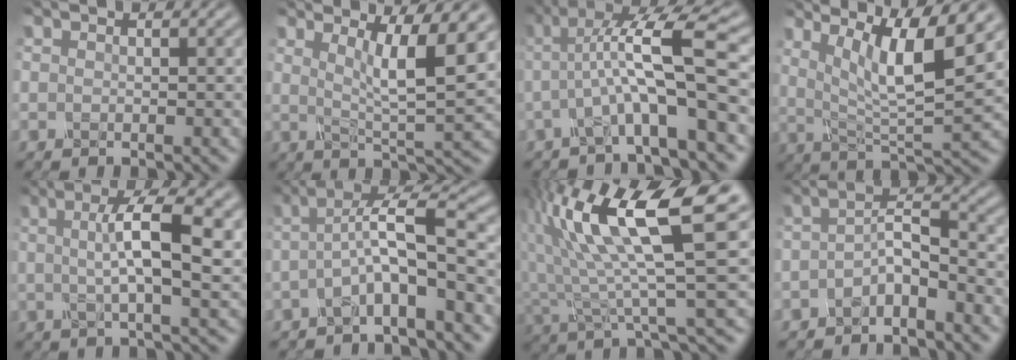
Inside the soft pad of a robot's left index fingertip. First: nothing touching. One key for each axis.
{"total": 6.6, "fx": 2.4, "fy": 0.8, "fz": 6.1, "tx": -0.092, "ty": -0.002, "tz": 0.053}
{"total": 8.4, "fx": -0.3, "fy": 1.3, "fz": 8.3, "tx": -0.141, "ty": 0.019, "tz": -0.003}
{"total": 9.0, "fx": 4.0, "fy": 1.7, "fz": 7.9, "tx": -0.139, "ty": 0.004, "tz": 0.082}
{"total": 6.6, "fx": 1.1, "fy": 1.3, "fz": 6.4, "tx": -0.107, "ty": 0.008, "tz": 0.024}
{"total": 5.1, "fx": -1.2, "fy": 0.8, "fz": 4.9, "tx": -0.084, "ty": 0.020, "tz": -0.023}
{"total": 12.2, "fx": 5.0, "fy": 2.7, "fz": 10.8, "tx": -0.215, "ty": 0.017, "tz": 0.100}
{"total": 2.7, "fx": -1.8, "fy": 0.4, "fz": 1.9, "tx": -0.045, "ty": 0.013, "tz": -0.032}